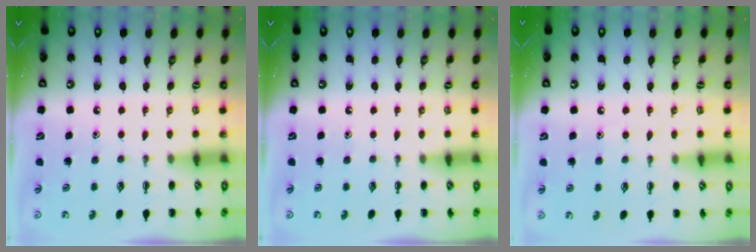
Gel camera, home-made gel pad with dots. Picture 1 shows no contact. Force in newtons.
{"total": 0.0}
{"total": 5.8, "press": 5.6, "slide": 1.5}